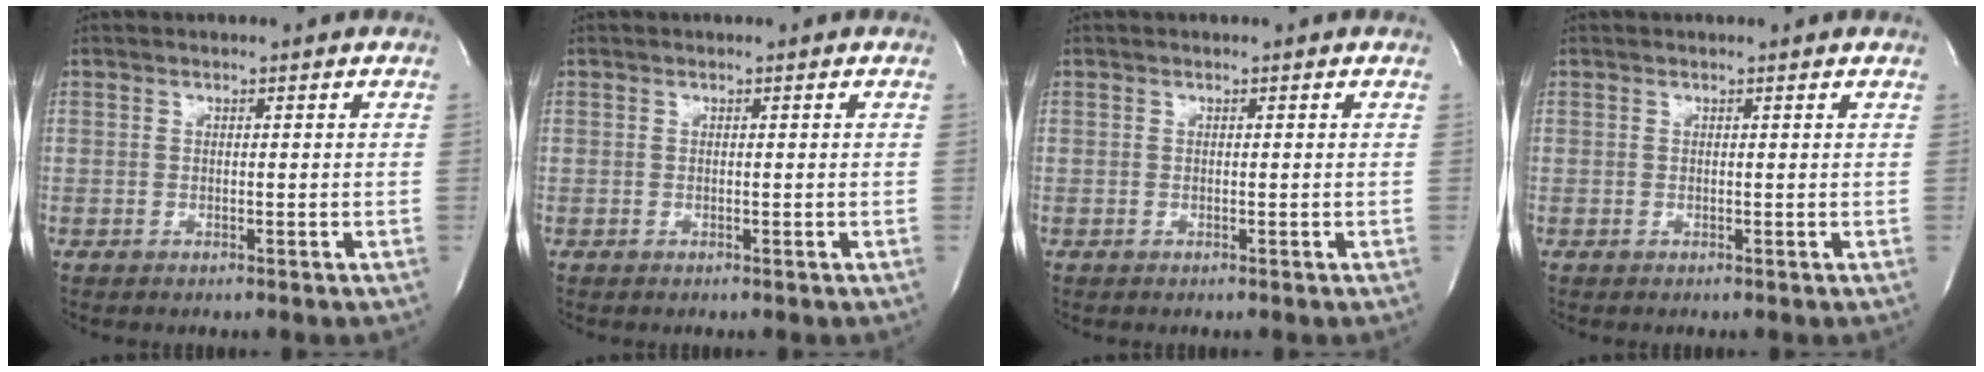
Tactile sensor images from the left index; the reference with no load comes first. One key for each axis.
{"total": 0.0}
{"total": 0.0}
{"total": 1.0, "fx": 0.9, "fy": -0.1, "fz": 0.2, "tx": -0.013, "ty": -0.001, "tz": 0.009}